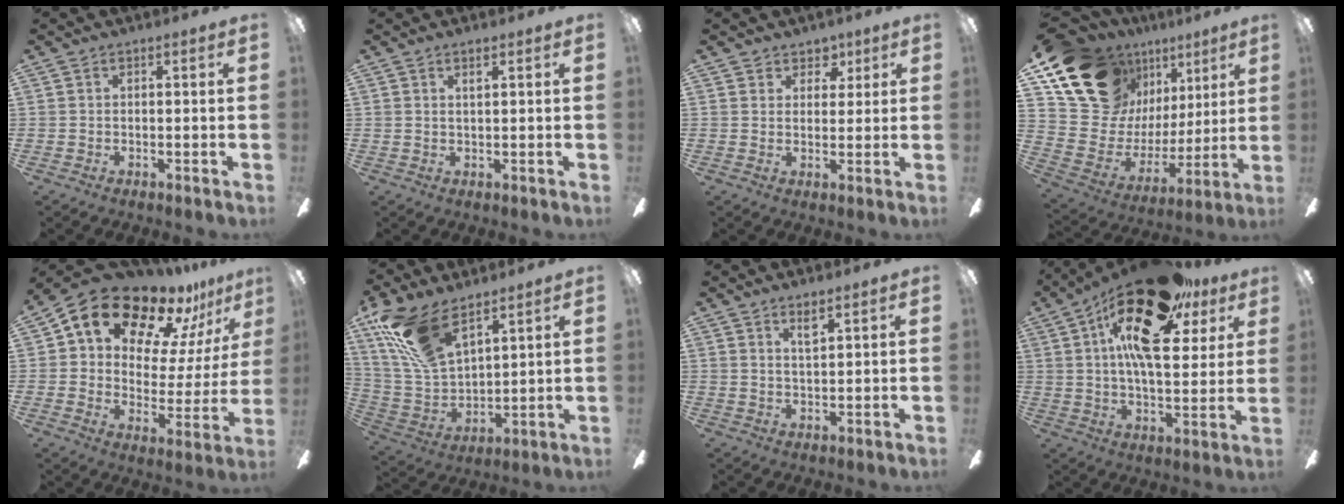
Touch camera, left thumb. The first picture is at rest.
{"total": 1.7, "force": [1.0, 0.1, 1.4], "torque": [-0.031, 0.001, 0.016]}
{"total": 4.3, "force": [2.9, 3.2, 0.7], "torque": [0.007, -0.013, 0.048]}
{"total": 20.0, "force": [13.2, 12.7, 8.1], "torque": [-0.161, -0.074, 0.265]}
{"total": 16.4, "force": [12.0, 8.6, 7.1], "torque": [-0.130, -0.088, 0.206]}
{"total": 17.7, "force": [11.8, 7.4, 10.9], "torque": [-0.259, -0.044, 0.214]}
{"total": 3.3, "force": [2.4, 0.6, 2.2], "torque": [-0.041, -0.002, 0.039]}
{"total": 24.1, "force": [12.8, 9.6, 18.0], "torque": [-0.305, -0.048, 0.207]}